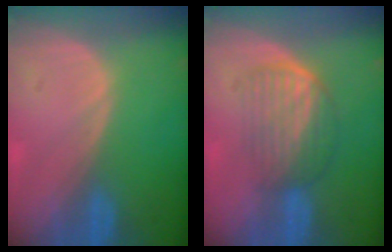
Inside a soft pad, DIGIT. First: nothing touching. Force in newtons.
{"total": 6.7, "press": 5.8, "slide": 3.2}